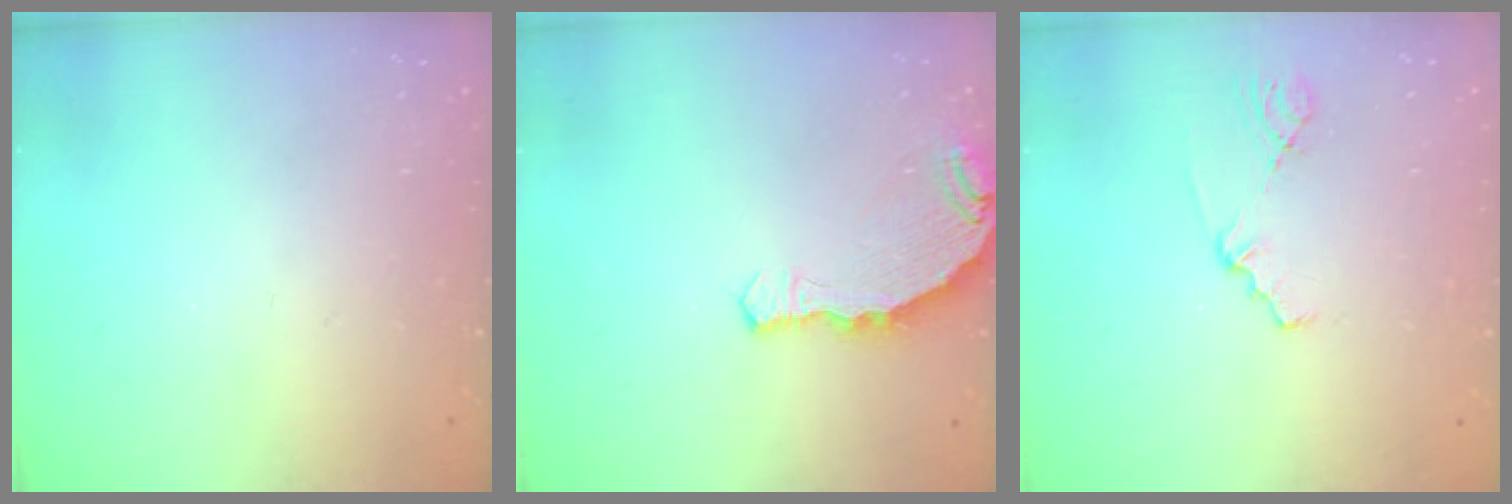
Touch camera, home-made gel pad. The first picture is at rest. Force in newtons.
{"total": 8.2, "press": 6.5, "slide": 5.1}
{"total": 0.9, "press": 0.9, "slide": 0.2}